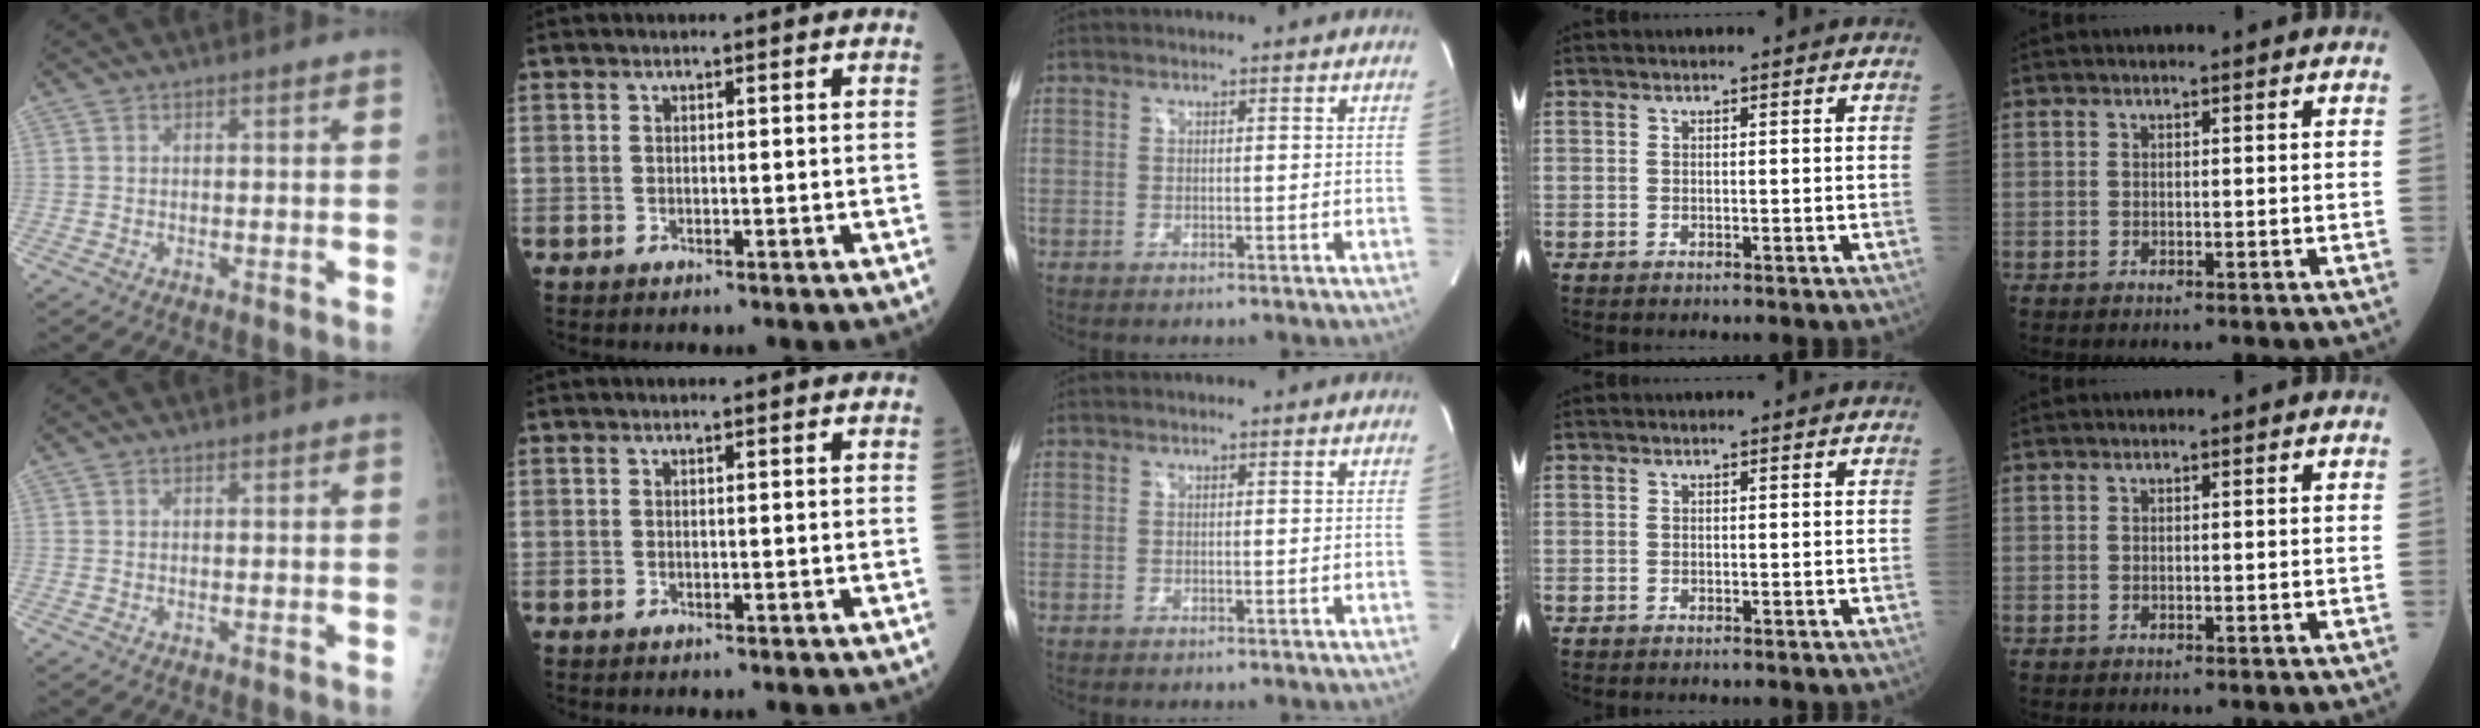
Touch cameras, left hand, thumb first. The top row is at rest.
{}